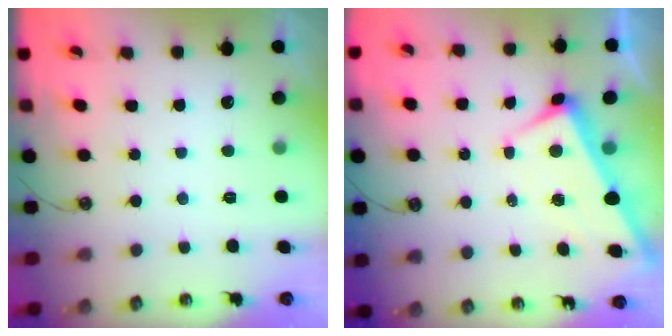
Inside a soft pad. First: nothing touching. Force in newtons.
{"total": 2.8, "press": 2.8, "slide": 0.6}